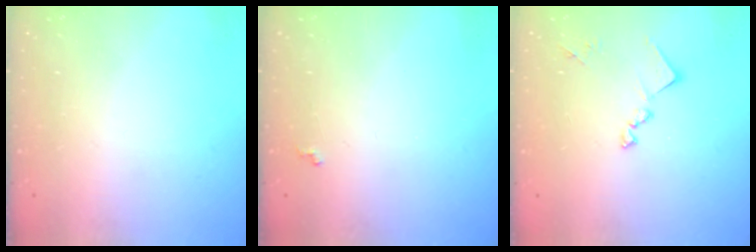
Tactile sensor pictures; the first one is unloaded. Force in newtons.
{"total": 4.2, "press": 4.2, "slide": 0.5}
{"total": 10.9, "press": 10.9, "slide": 0.5}